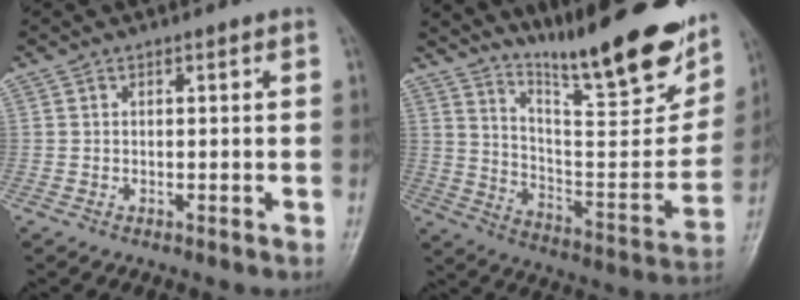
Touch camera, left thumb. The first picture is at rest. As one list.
[{"total": 24.5, "force": [17.4, 5.1, 16.5], "torque": [-0.215, -0.093, 0.276]}]